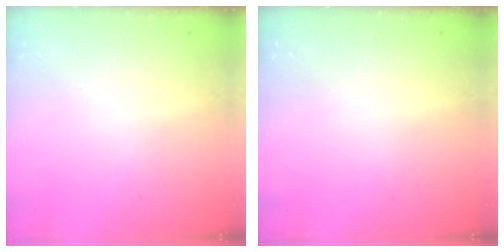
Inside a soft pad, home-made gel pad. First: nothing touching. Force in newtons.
{"total": 0.0}